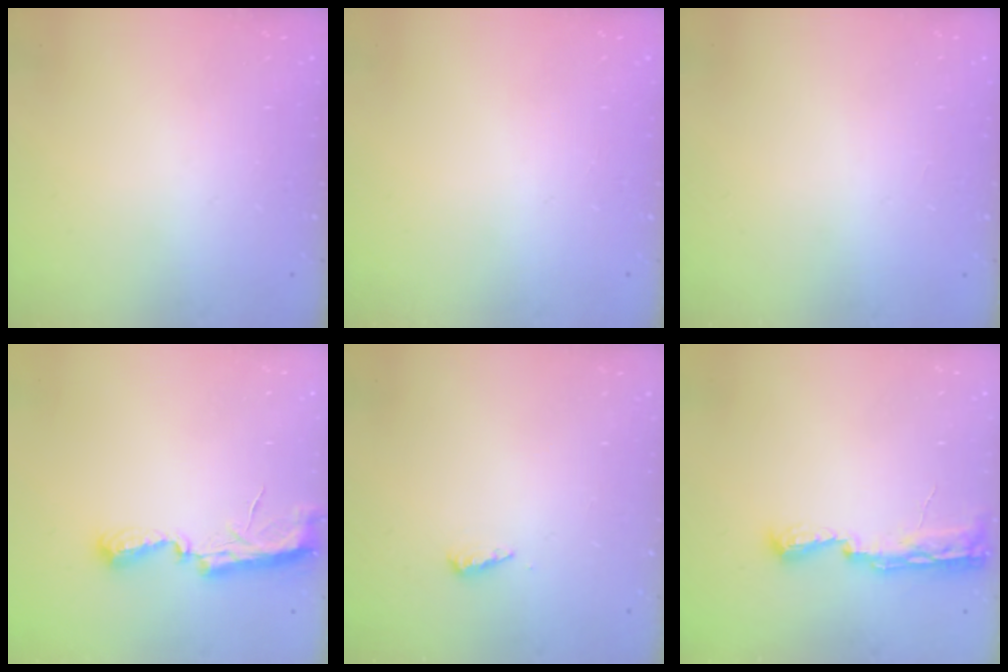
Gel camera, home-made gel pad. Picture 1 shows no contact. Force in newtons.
{"total": 0.0}
{"total": 1.0, "press": 0.8, "slide": 0.6}
{"total": 7.2, "press": 7.2, "slide": 0.5}
{"total": 3.6, "press": 3.6, "slide": 0.4}
{"total": 10.6, "press": 9.1, "slide": 5.5}